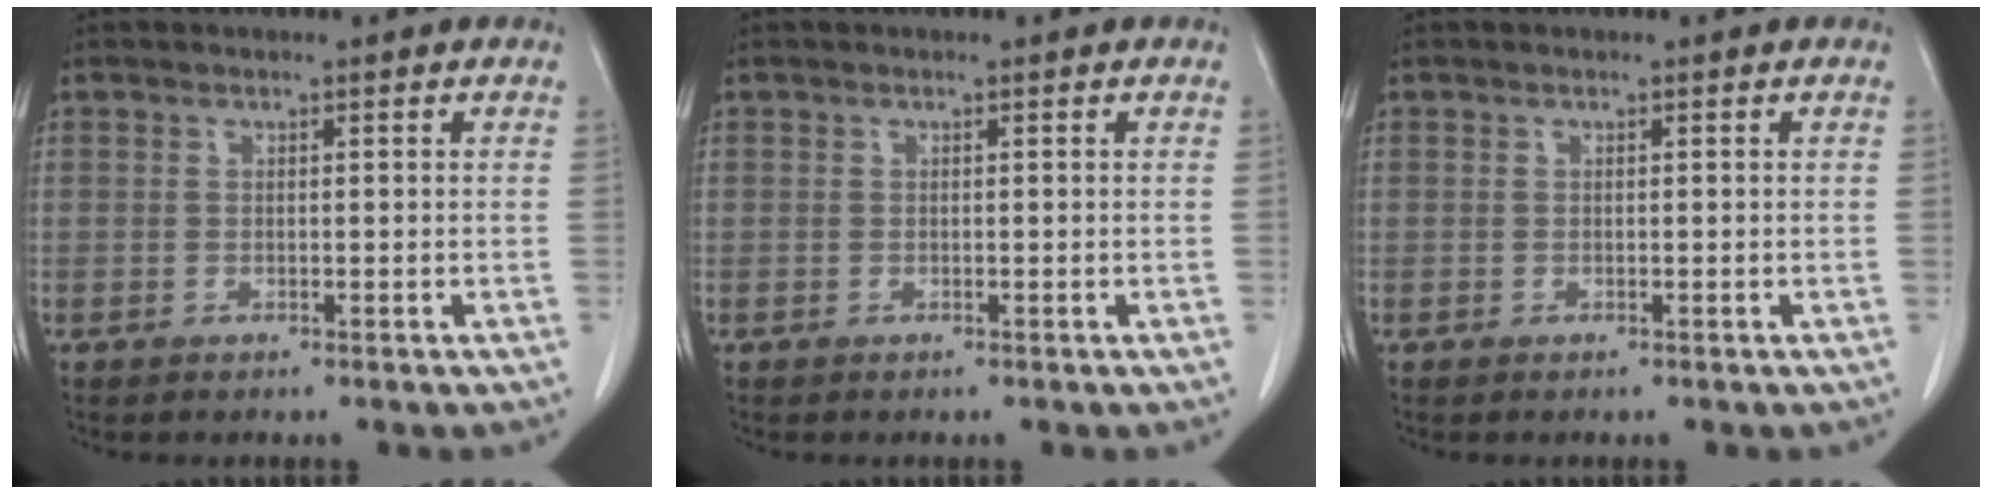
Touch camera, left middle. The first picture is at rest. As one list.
[{"total": 0.0}, {"total": 0.0}]